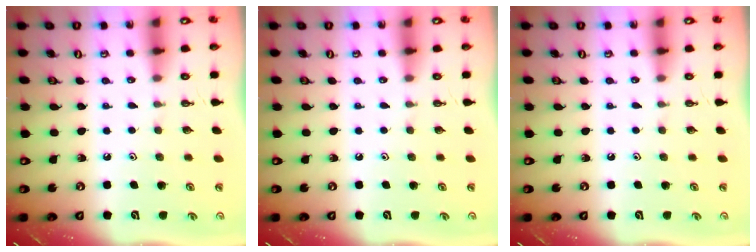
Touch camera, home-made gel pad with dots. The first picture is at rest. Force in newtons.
{"total": 0.0}
{"total": 0.0}